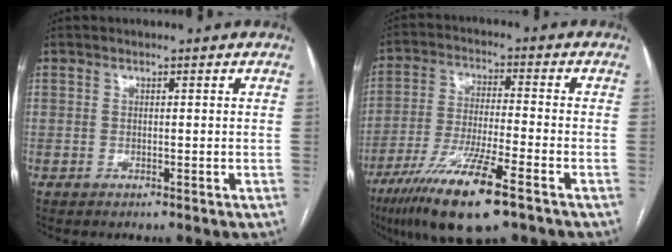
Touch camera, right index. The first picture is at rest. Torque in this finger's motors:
{"motor_torque": [1.11, -1.03, 0.74, 0.21]}